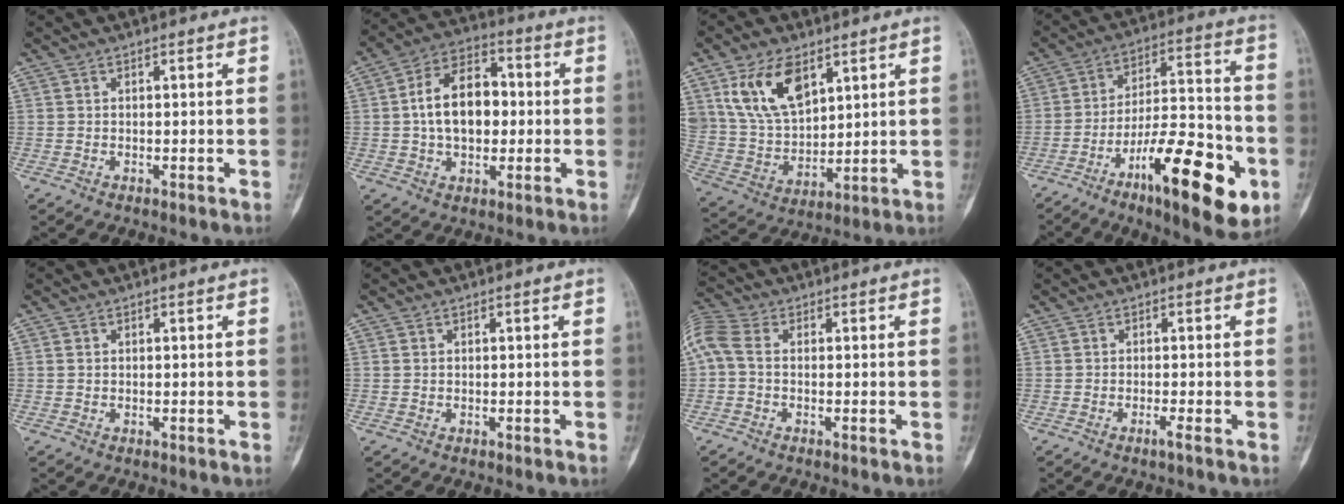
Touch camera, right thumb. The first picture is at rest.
{"total": 13.7, "force": [0.4, 8.9, 10.5], "torque": [-0.156, 0.024, 0.001]}
{"total": 14.7, "force": [7.5, 8.4, 9.5], "torque": [-0.161, -0.028, 0.160]}
{"total": 22.2, "force": [-9.4, 6.8, 18.9], "torque": [-0.278, 0.047, -0.145]}
{"total": 0.8, "force": [0.2, 0.7, 0.4], "torque": [-0.006, 0.001, 0.004]}
{"total": 0.6, "force": [0.2, 0.5, 0.3], "torque": [-0.004, 0.000, 0.004]}
{"total": 6.7, "force": [0.4, 4.3, 5.1], "torque": [-0.134, 0.020, 0.000]}
{"total": 1.2, "force": [-0.7, -0.3, 0.9], "torque": [-0.021, -0.002, -0.015]}